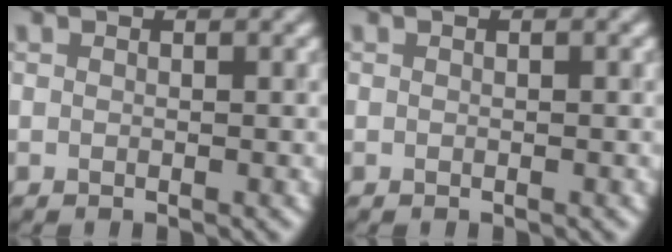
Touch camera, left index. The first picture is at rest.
{"total": 0.0}